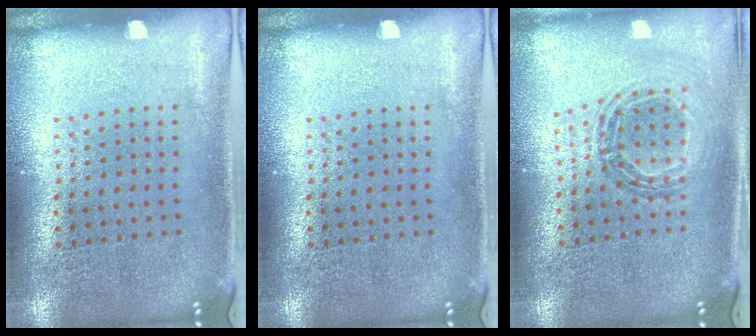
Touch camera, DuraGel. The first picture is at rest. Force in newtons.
{"total": 0.0}
{"total": 0.7, "press": 0.7, "slide": 0.1}